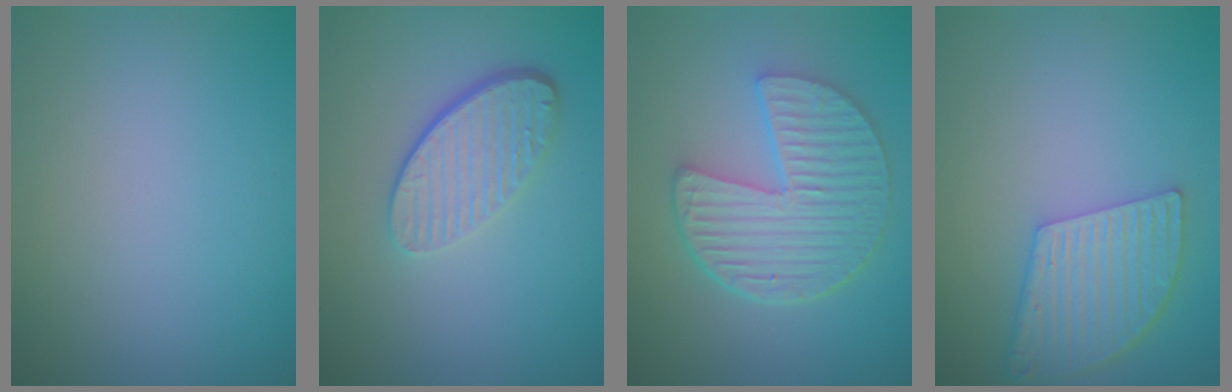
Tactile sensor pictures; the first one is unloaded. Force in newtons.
{"total": 4.4, "press": 3.1, "slide": 3.1}
{"total": 6.3, "press": 4.7, "slide": 4.2}
{"total": 5.1, "press": 4.0, "slide": 3.1}